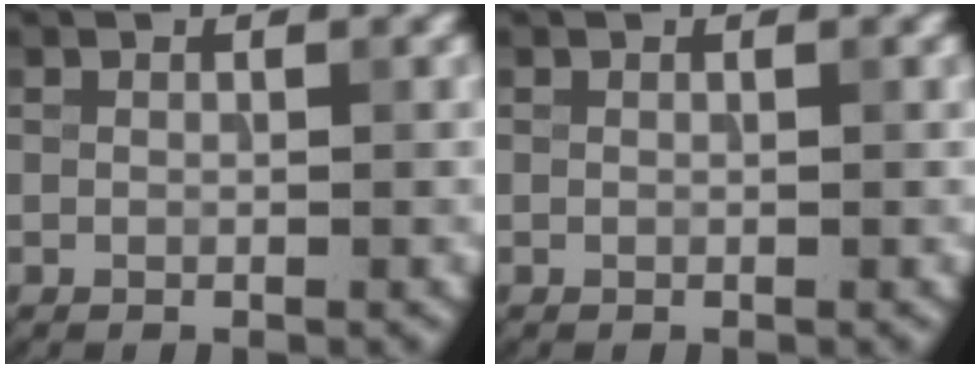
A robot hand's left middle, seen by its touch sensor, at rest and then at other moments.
{"total": 0.0}